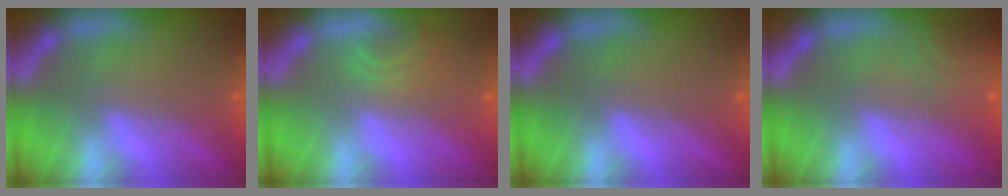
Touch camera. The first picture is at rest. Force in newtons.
{"total": 2.4}
{"total": 0.0}
{"total": 4.0}